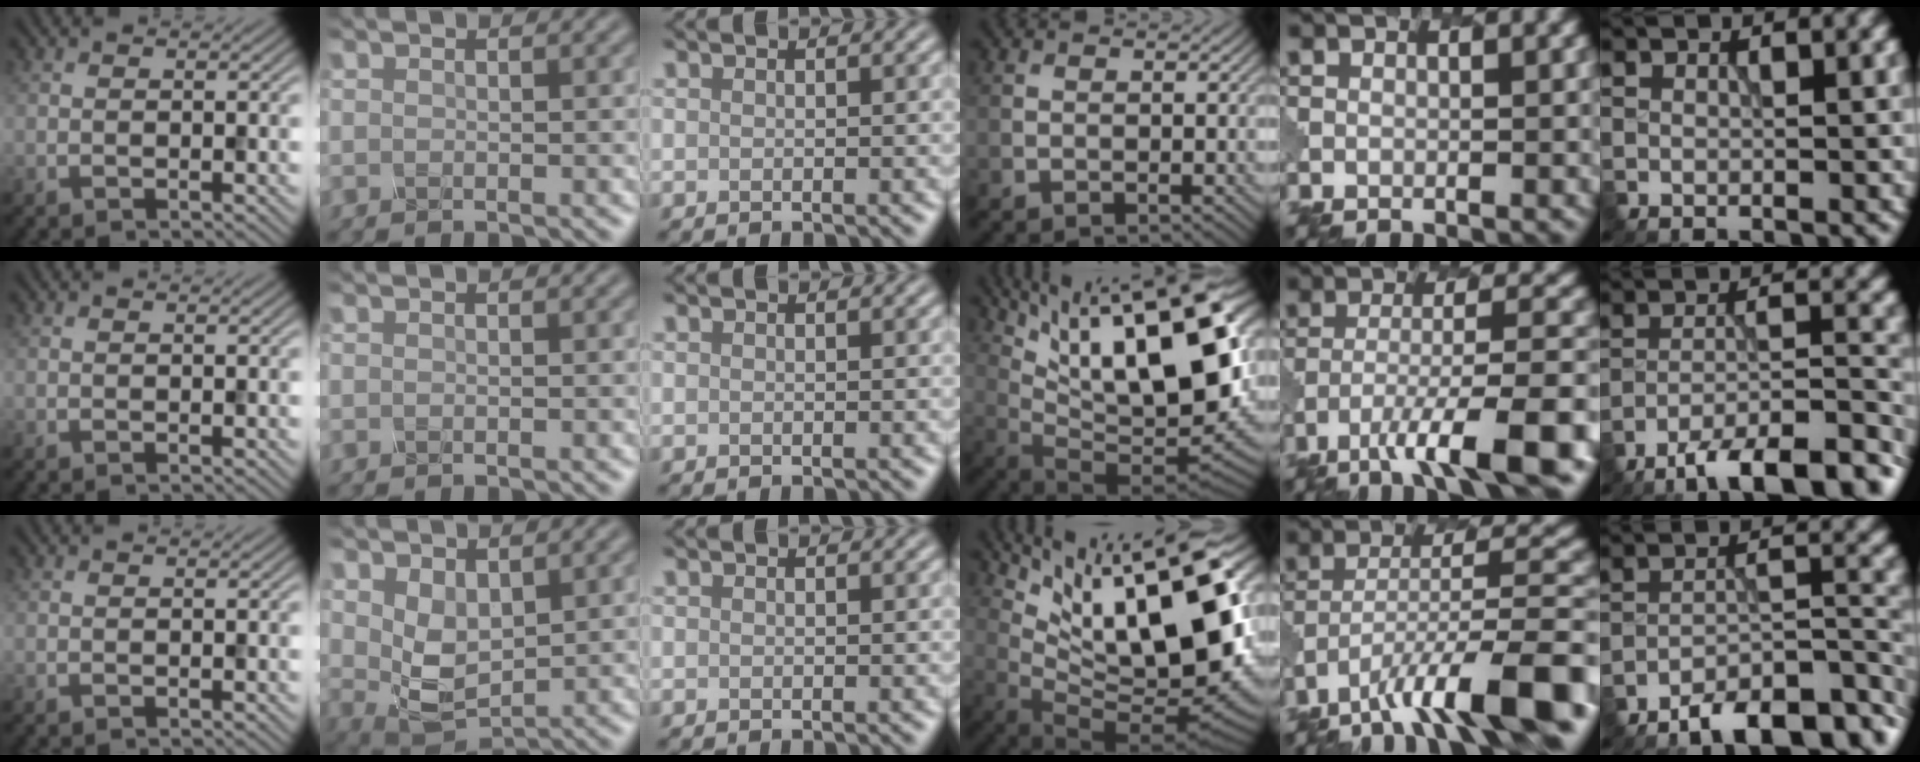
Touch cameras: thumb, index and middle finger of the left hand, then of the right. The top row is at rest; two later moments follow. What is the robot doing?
{"motion": "twist", "object": "rubiks cube"}